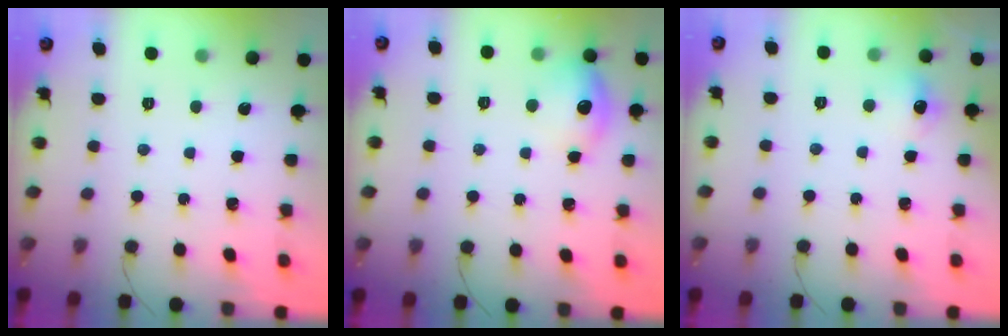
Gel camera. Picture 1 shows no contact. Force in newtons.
{"total": 11.1, "press": 11.1, "slide": 0.2}
{"total": 6.0, "press": 5.9, "slide": 1.2}